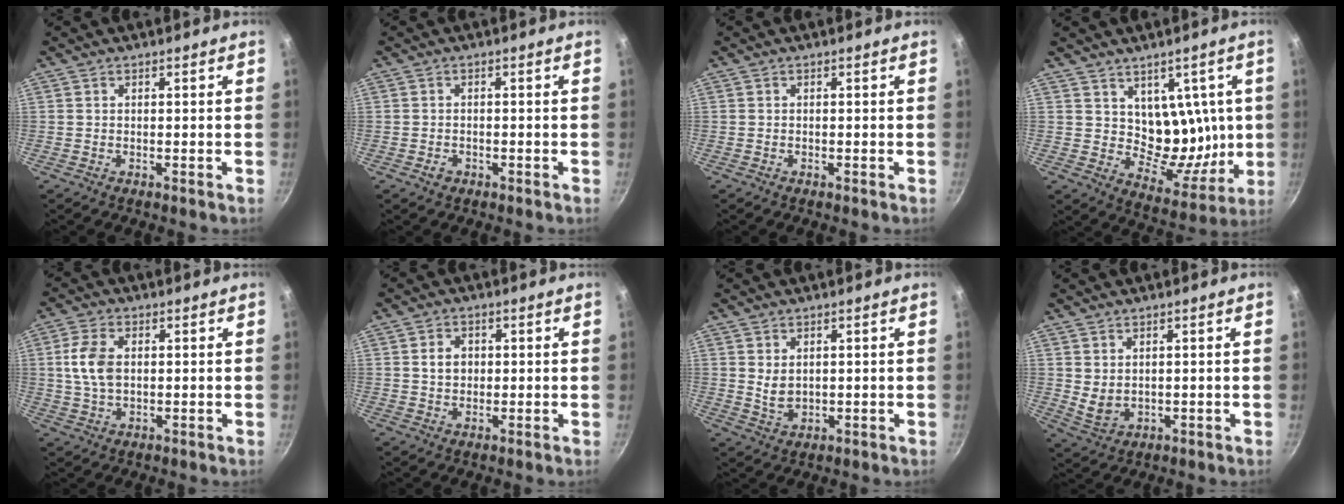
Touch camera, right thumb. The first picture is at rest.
{"total": 1.7, "force": [-0.9, 1.2, 0.7], "torque": [-0.012, 0.008, -0.011]}
{"total": 0.0}
{"total": 12.1, "force": [2.8, 8.7, 8.0], "torque": [-0.061, -0.047, 0.054]}
{"total": 7.1, "force": [0.9, 4.4, 5.5], "torque": [-0.103, 0.006, 0.015]}
{"total": 3.8, "force": [0.5, 3.1, 2.1], "torque": [-0.020, 0.005, 0.008]}
{"total": 3.9, "force": [0.9, 2.7, 2.7], "torque": [-0.042, -0.010, 0.024]}
{"total": 3.9, "force": [1.2, 2.8, 2.5], "torque": [-0.042, -0.016, 0.032]}